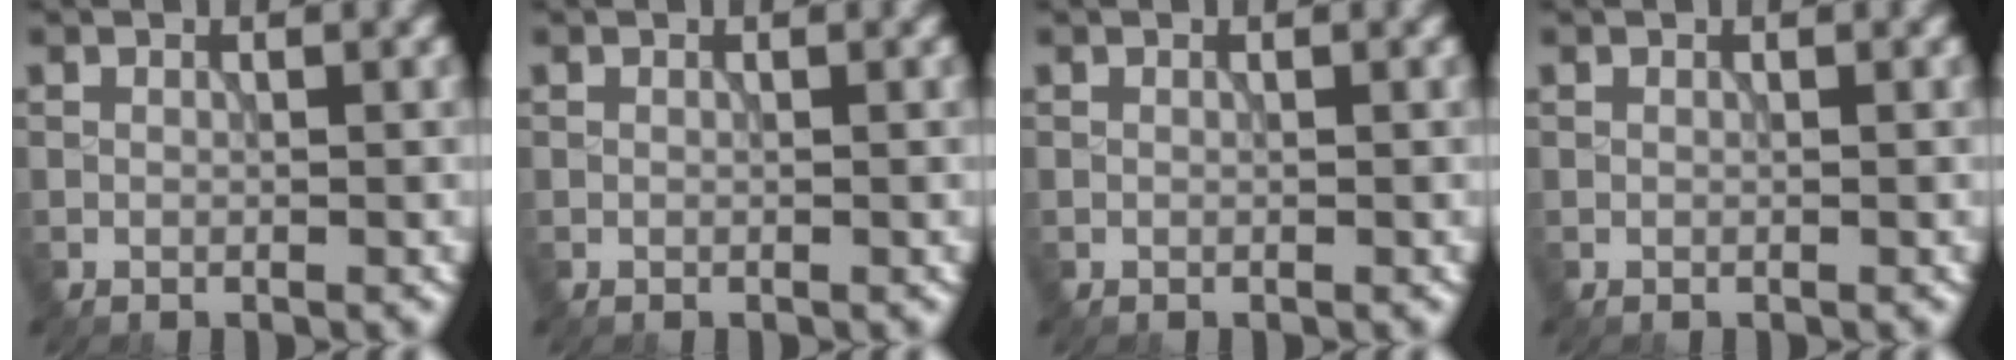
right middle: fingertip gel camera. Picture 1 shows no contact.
{"total": 0.0}
{"total": 0.0}
{"total": 0.0}